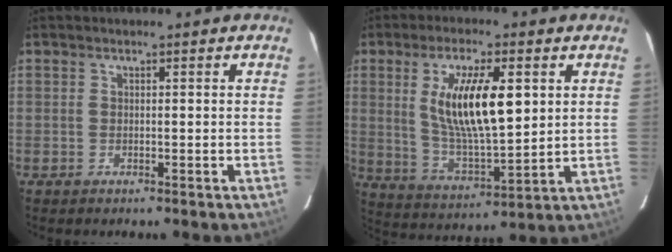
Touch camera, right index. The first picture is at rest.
{"total": 15.1, "force": [3.8, 4.7, 13.8], "torque": [-0.252, -0.003, 0.077]}